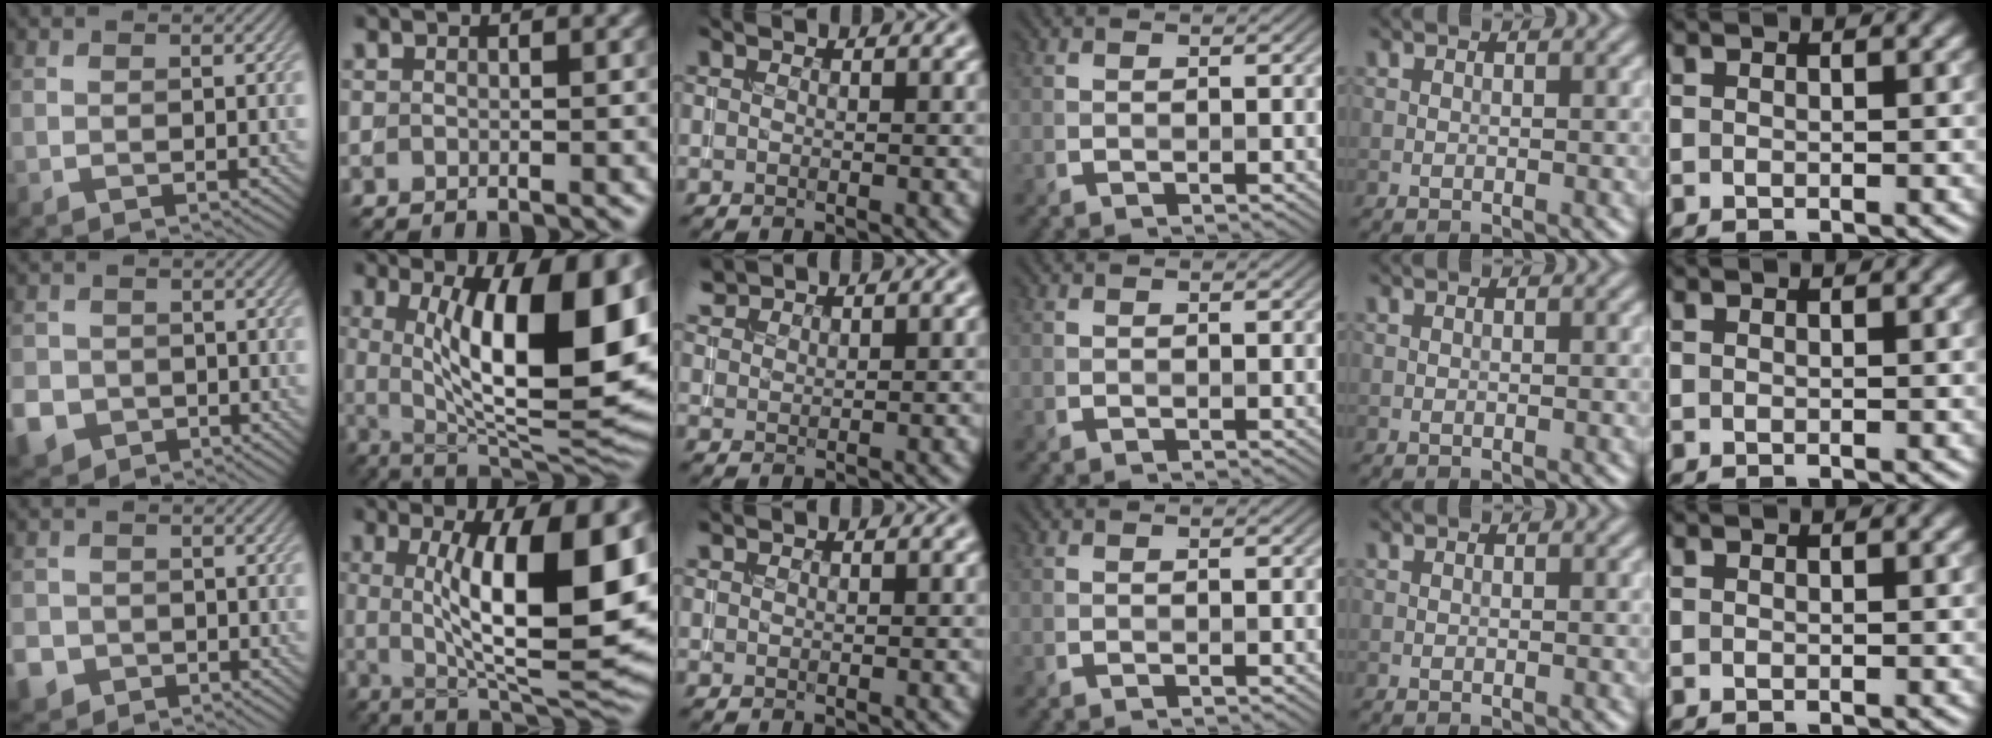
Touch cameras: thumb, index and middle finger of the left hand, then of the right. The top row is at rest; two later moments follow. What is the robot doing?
{"motion": "insert", "object": "coin"}